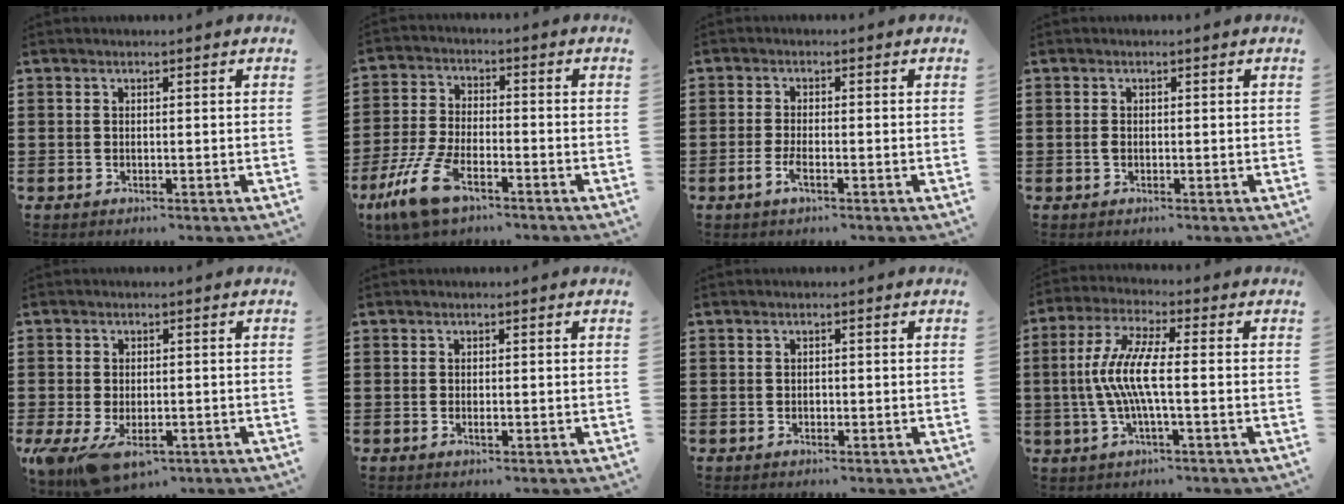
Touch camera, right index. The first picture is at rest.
{"total": 9.9, "force": [-6.1, 3.4, 7.1], "torque": [-0.171, -0.002, -0.118]}
{"total": 2.8, "force": [-1.3, 0.7, 2.4], "torque": [-0.056, -0.005, -0.028]}
{"total": 1.0, "force": [-0.3, 0.6, 0.7], "torque": [-0.016, 0.000, -0.006]}
{"total": 6.1, "force": [-3.6, 2.5, 4.3], "torque": [-0.092, -0.011, -0.065]}
{"total": 0.8, "force": [-0.2, 0.2, 0.7], "torque": [-0.014, -0.005, -0.002]}
{"total": 0.5, "force": [-0.2, 0.4, 0.3], "torque": [-0.008, 0.000, -0.005]}
{"total": 8.4, "force": [-1.1, 1.2, 8.3], "torque": [-0.188, -0.019, -0.032]}